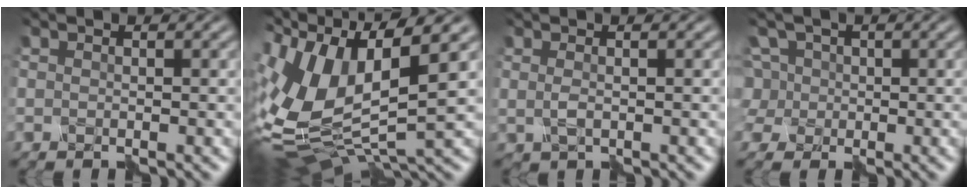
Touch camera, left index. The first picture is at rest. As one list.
[{"total": 12.2, "force": [2.7, 6.0, 10.2], "torque": [-0.233, 0.006, 0.048]}, {"total": 1.3, "force": [0.2, 0.2, 1.2], "torque": [-0.027, 0.001, 0.005]}, {"total": 5.2, "force": [1.2, 4.5, 2.2], "torque": [-0.053, 0.027, 0.008]}]